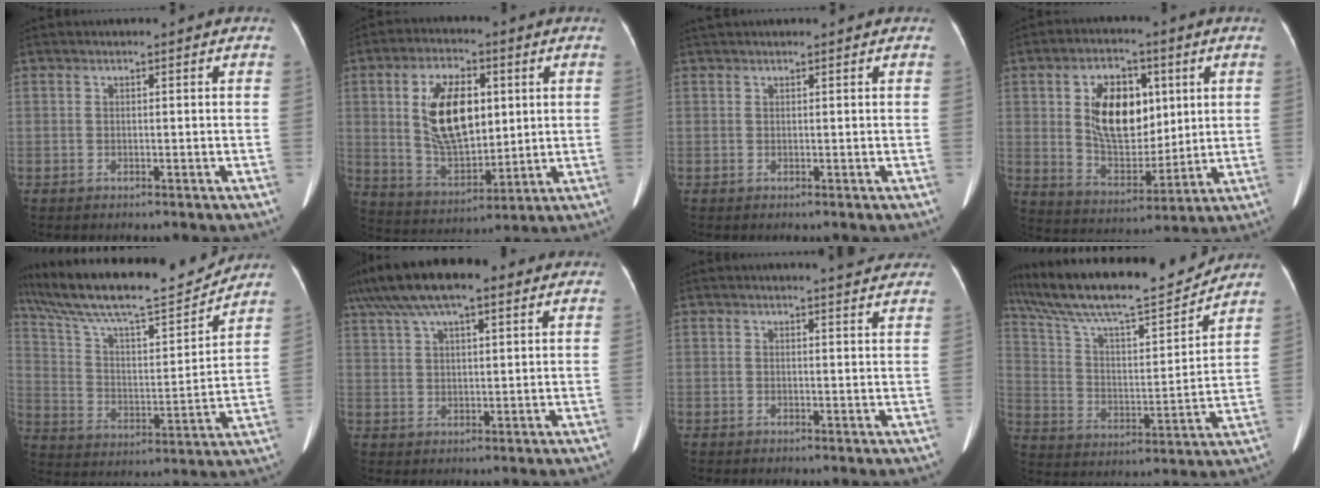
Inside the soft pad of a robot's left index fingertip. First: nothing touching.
{"total": 13.0, "force": [2.5, 6.4, 11.0], "torque": [-0.218, 0.007, 0.055]}
{"total": 2.4, "force": [2.2, 0.1, 0.9], "torque": [-0.012, 0.032, 0.037]}
{"total": 12.2, "force": [3.0, 7.1, 9.5], "torque": [-0.181, 0.007, 0.060]}
{"total": 21.4, "force": [18.7, 2.6, 10.1], "torque": [-0.193, 0.009, 0.306]}
{"total": 15.1, "force": [10.2, 4.6, 10.1], "torque": [-0.203, 0.052, 0.175]}
{"total": 5.0, "force": [4.6, 0.4, 1.8], "torque": [-0.025, 0.000, 0.043]}
{"total": 21.2, "force": [18.5, 2.5, 9.9], "torque": [-0.191, 0.008, 0.304]}